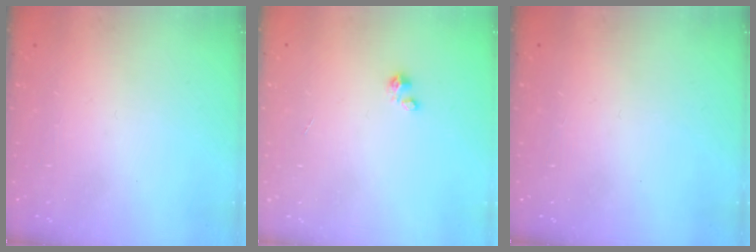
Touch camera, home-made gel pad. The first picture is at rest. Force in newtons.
{"total": 1.2, "press": 1.1, "slide": 0.1}
{"total": 0.0}